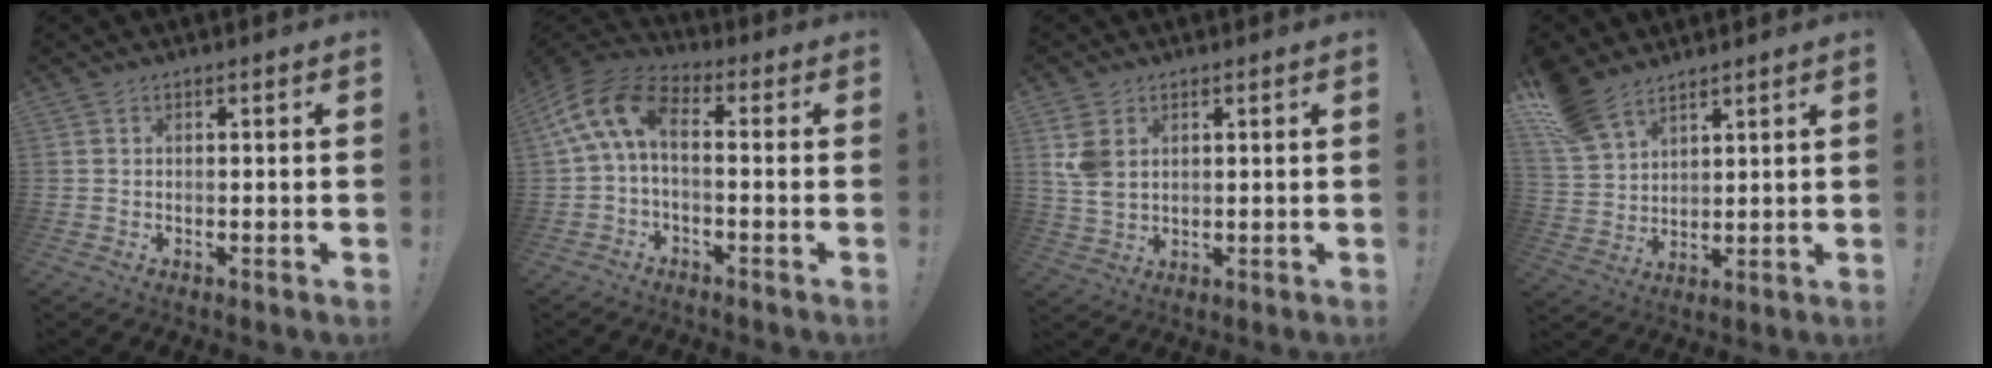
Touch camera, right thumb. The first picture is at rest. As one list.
[{"total": 11.7, "force": [2.0, 5.8, 10.0], "torque": [-0.205, 0.005, 0.038]}, {"total": 6.8, "force": [2.9, 4.3, 4.3], "torque": [-0.089, -0.012, 0.056]}, {"total": 10.5, "force": [7.9, 5.6, 4.1], "torque": [-0.083, -0.044, 0.160]}]